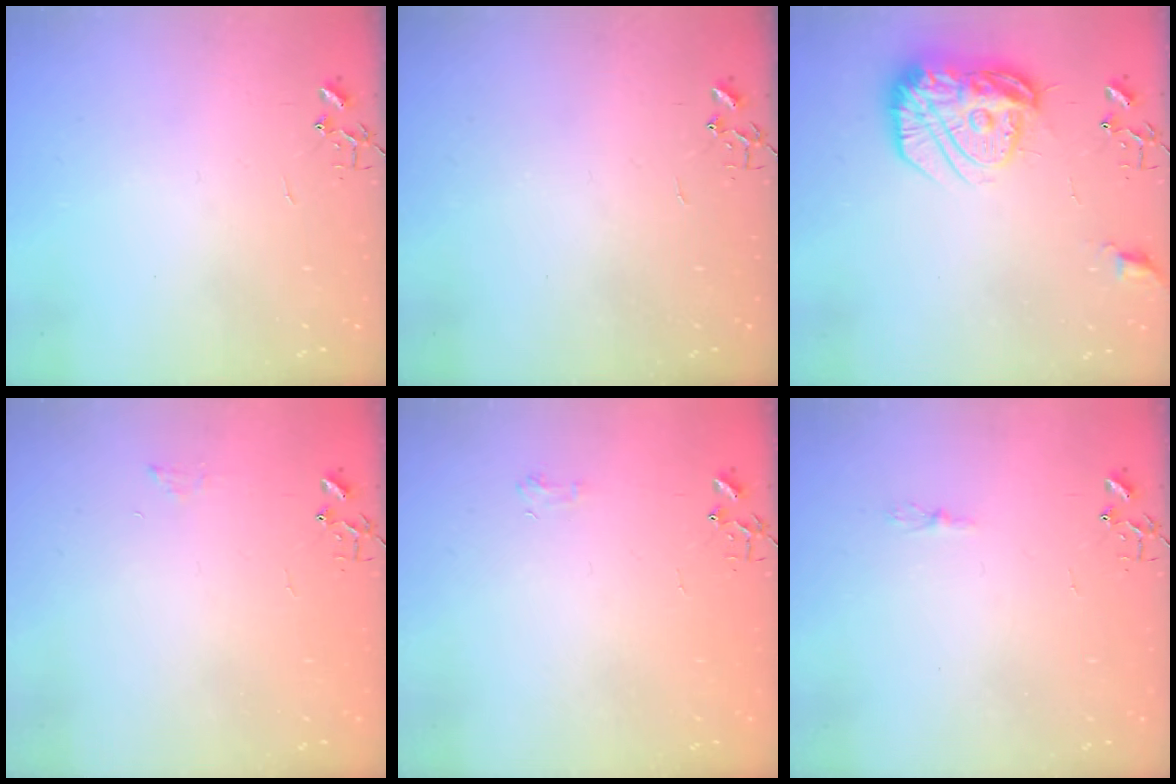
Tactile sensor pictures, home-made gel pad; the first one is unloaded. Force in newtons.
{"total": 0.0}
{"total": 17.7, "press": 17.6, "slide": 1.4}
{"total": 6.3, "press": 6.3, "slide": 0.7}
{"total": 4.8, "press": 4.7, "slide": 0.6}
{"total": 4.1, "press": 4.1, "slide": 0.5}